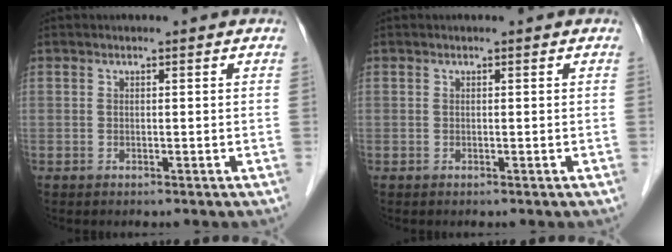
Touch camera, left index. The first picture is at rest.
{"total": 0.0}